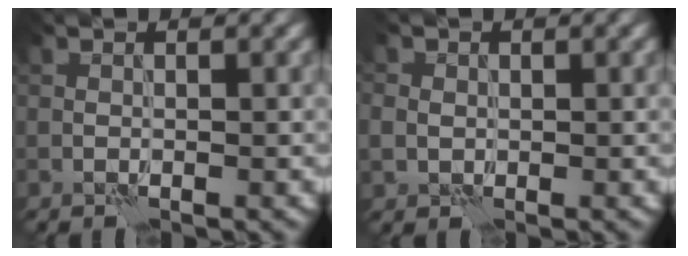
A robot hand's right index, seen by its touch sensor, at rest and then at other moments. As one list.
[{"total": 1.8, "force": [0.4, 1.7, 0.5], "torque": [-0.008, 0.002, 0.005]}]